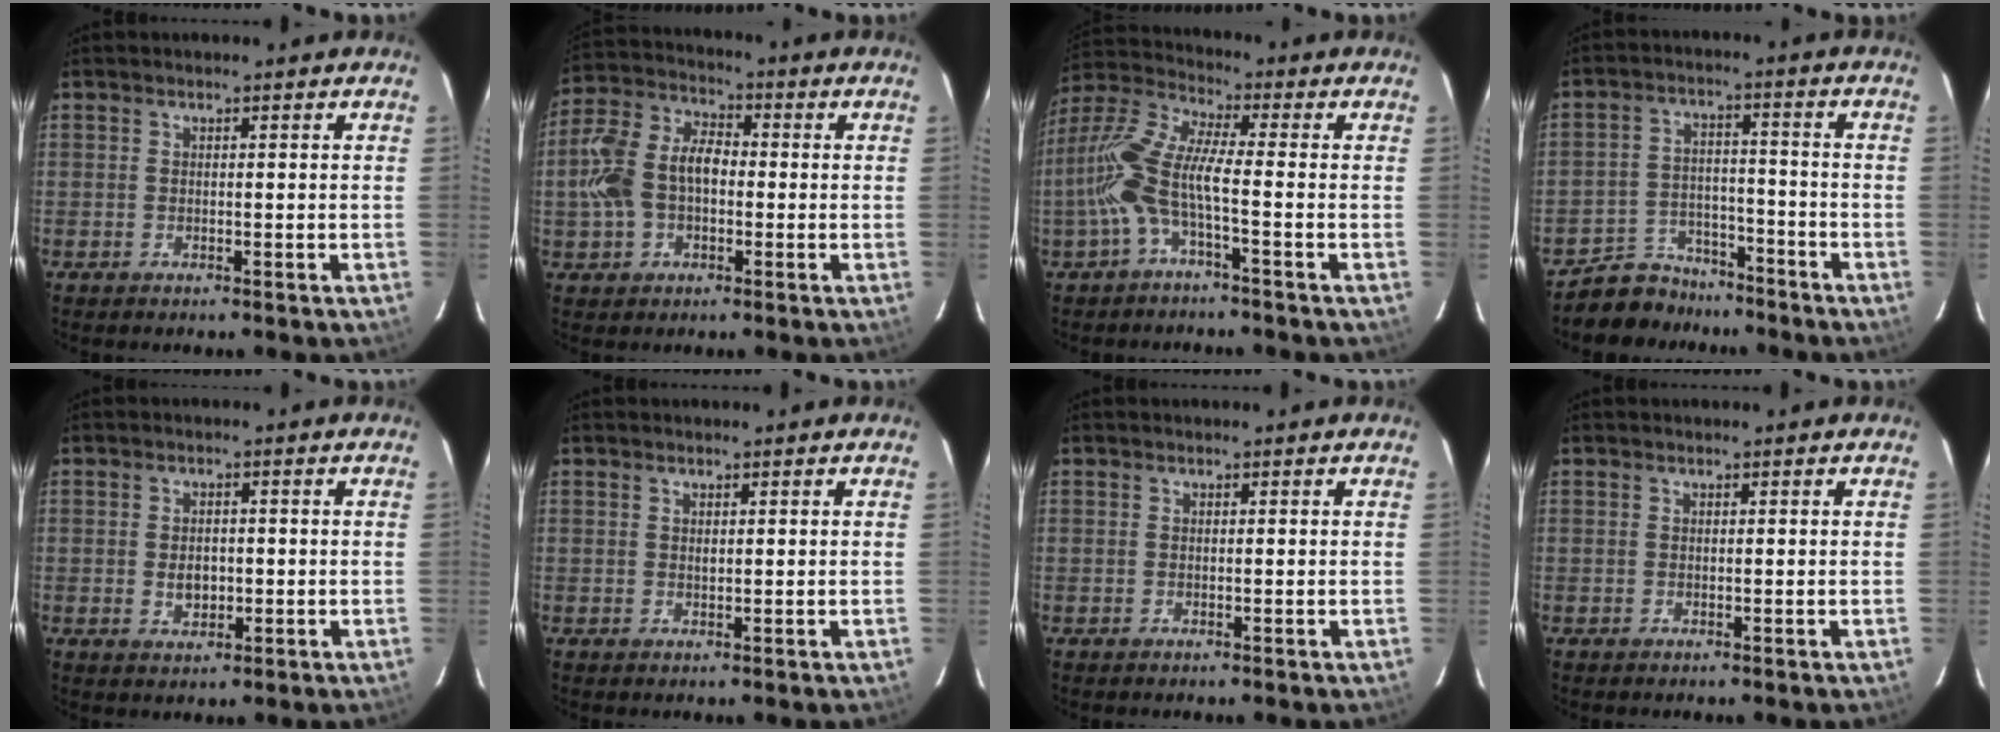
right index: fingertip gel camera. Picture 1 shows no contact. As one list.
[{"total": 12.0, "force": [-1.3, 8.0, 8.9], "torque": [-0.194, 0.025, -0.026]}, {"total": 10.4, "force": [-3.0, 1.8, 9.8], "torque": [-0.218, 0.006, -0.061]}, {"total": 9.2, "force": [-7.8, 4.8, 1.1], "torque": [-0.042, 0.024, -0.117]}, {"total": 3.6, "force": [-0.5, 2.7, 2.3], "torque": [-0.040, -0.002, -0.005]}, {"total": 0.6, "force": [0.3, 0.4, 0.4], "torque": [-0.007, 0.002, 0.007]}, {"total": 0.0}, {"total": 0.0}]